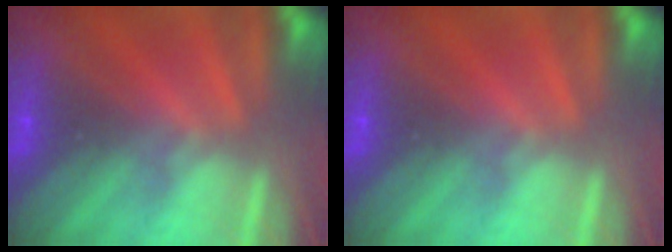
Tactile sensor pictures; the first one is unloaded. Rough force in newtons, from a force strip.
{"total": 0.0}